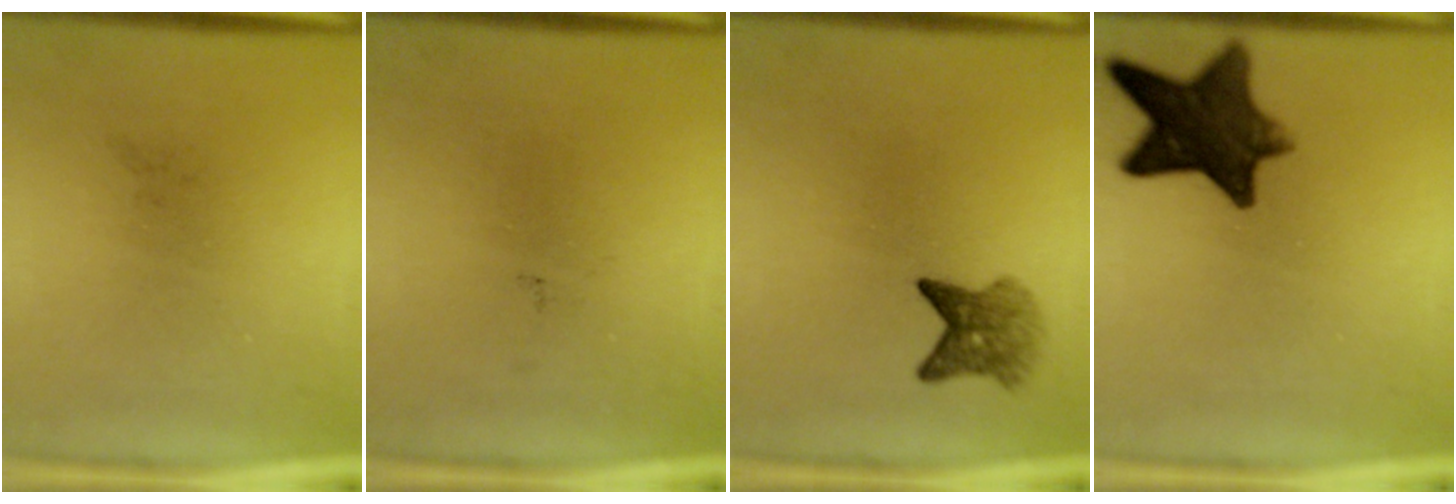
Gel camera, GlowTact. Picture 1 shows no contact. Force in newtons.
{"total": 0.0}
{"total": 3.5}
{"total": 11.6}